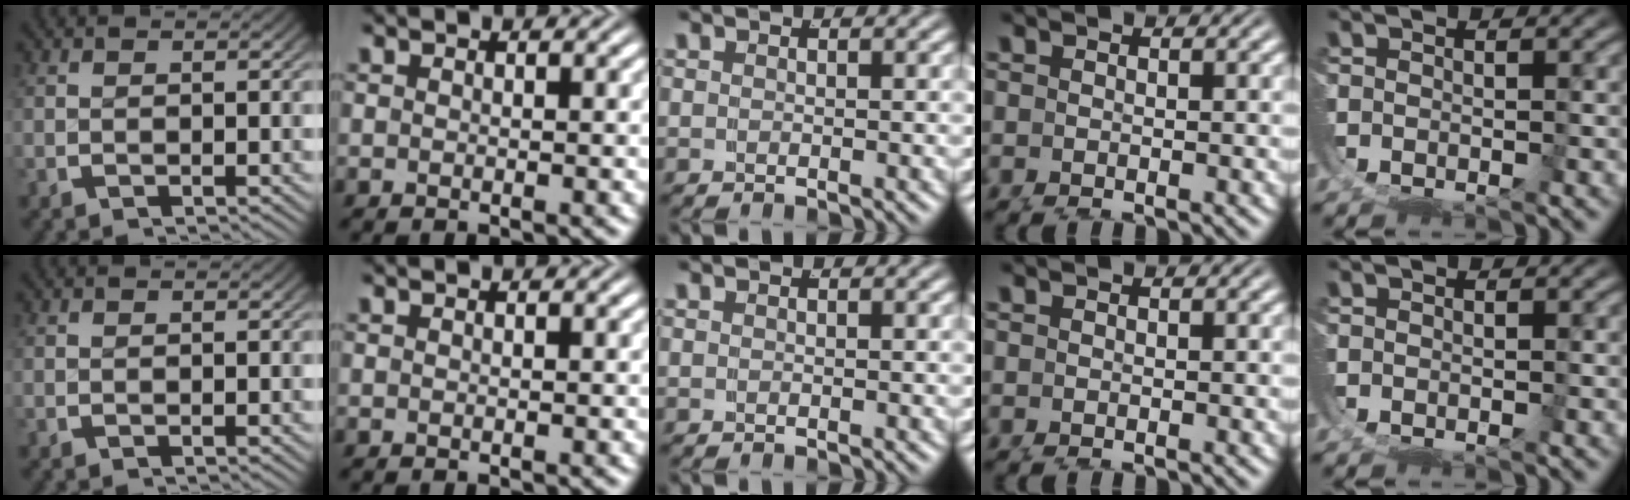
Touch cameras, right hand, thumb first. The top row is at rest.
{}